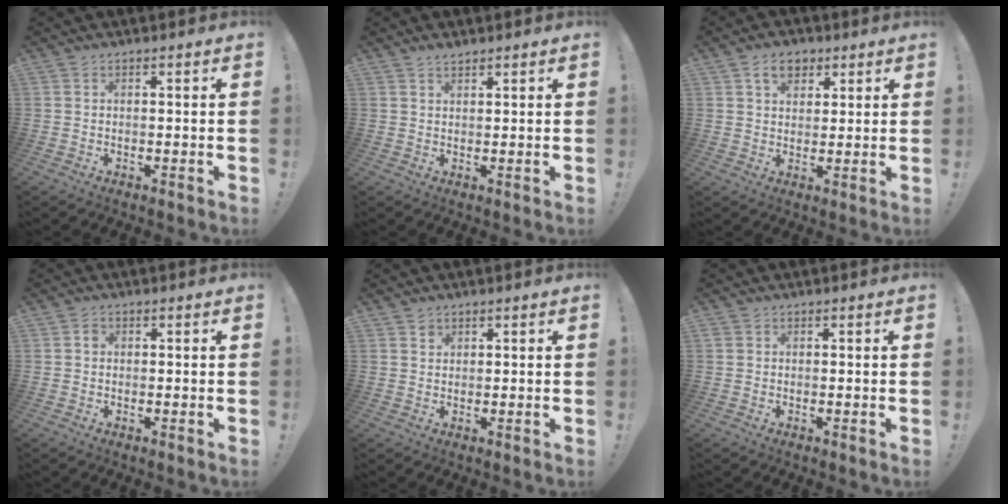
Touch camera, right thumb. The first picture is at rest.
{"total": 1.7, "force": [1.5, 0.4, 0.5], "torque": [-0.011, -0.009, 0.028]}
{"total": 7.0, "force": [3.8, 4.8, 3.3], "torque": [-0.043, -0.009, 0.070]}
{"total": 0.9, "force": [-0.1, 0.7, 0.5], "torque": [-0.004, 0.002, -0.003]}
{"total": 1.6, "force": [1.2, 1.0, 0.2], "torque": [0.003, -0.009, 0.020]}
{"total": 0.8, "force": [0.1, 0.7, 0.0], "torque": [-0.006, 0.005, 0.004]}